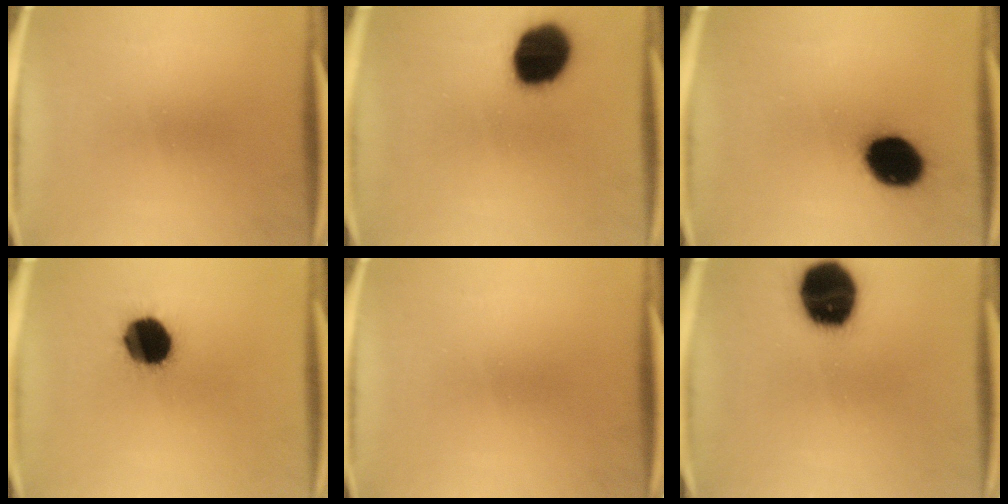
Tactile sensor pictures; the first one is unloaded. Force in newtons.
{"total": 17.9}
{"total": 15.4}
{"total": 14.6}
{"total": 0.0}
{"total": 19.8}